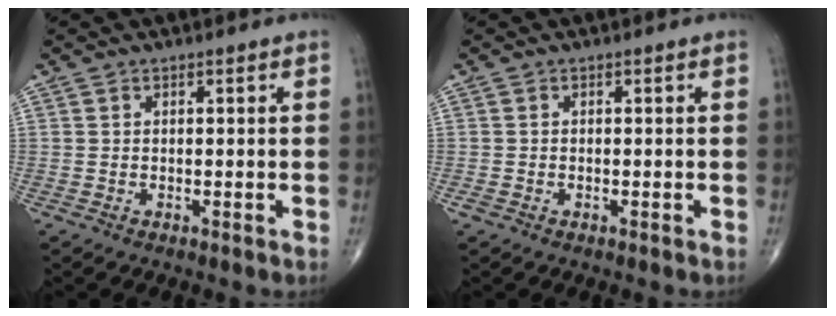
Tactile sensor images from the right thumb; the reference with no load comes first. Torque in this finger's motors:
{"motor_torque": [0.44, 0.27, -0.17, -0.11, 0.02]}